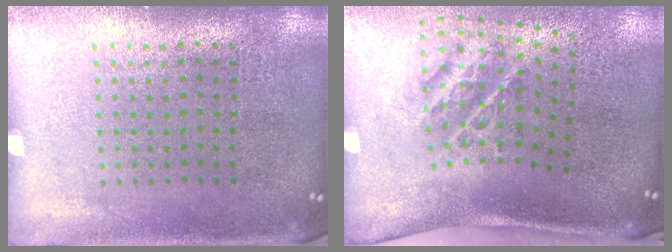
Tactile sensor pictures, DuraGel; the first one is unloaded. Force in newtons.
{"total": 1.8, "press": 1.2, "slide": 1.3}